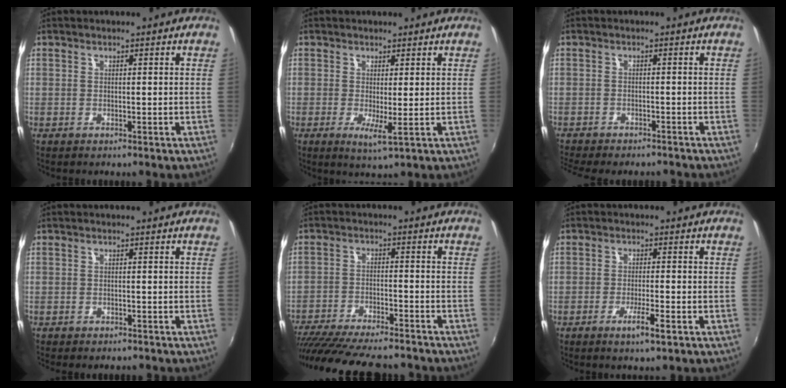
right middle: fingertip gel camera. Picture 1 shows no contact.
{"total": 3.2, "force": [-0.2, 0.1, 3.2], "torque": [-0.061, -0.011, -0.003]}
{"total": 9.4, "force": [-8.3, 2.2, 3.9], "torque": [-0.094, -0.022, -0.125]}
{"total": 2.9, "force": [-2.5, 0.8, 1.1], "torque": [-0.027, -0.012, -0.037]}
{"total": 22.0, "force": [-19.1, 4.3, 10.0], "torque": [-0.195, -0.041, -0.290]}
{"total": 4.4, "force": [-2.7, 0.4, 3.4], "torque": [-0.070, -0.005, -0.046]}